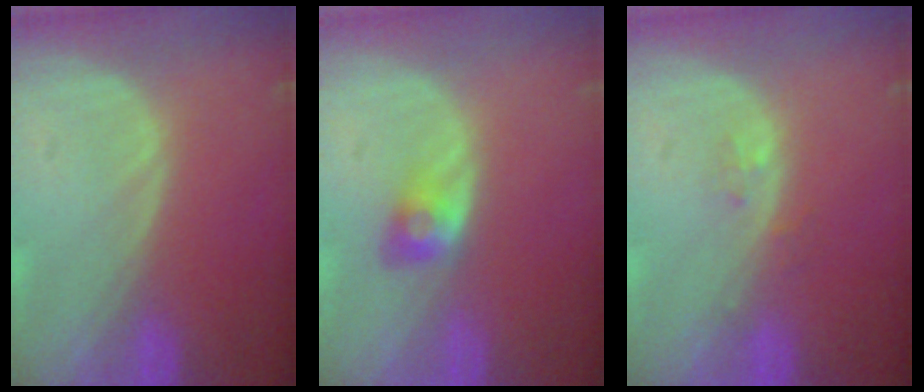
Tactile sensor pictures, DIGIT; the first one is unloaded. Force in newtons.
{"total": 2.9, "press": 2.5, "slide": 1.4}
{"total": 1.2, "press": 1.2, "slide": 0.1}